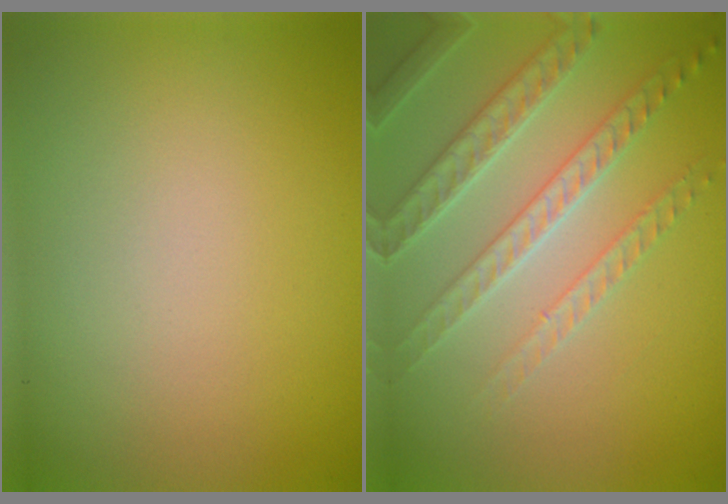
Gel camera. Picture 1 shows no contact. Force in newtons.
{"total": 3.9, "press": 3.8, "slide": 1.0}